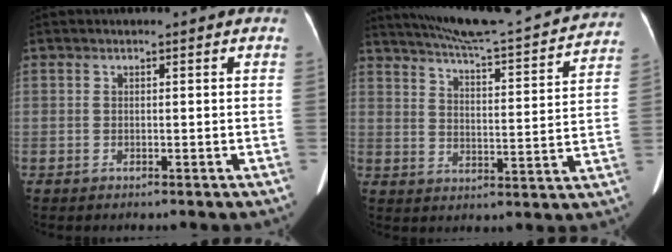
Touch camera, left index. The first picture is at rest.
{"total": 22.9, "force": [21.1, 1.8, 8.8], "torque": [-0.138, -0.020, 0.275]}